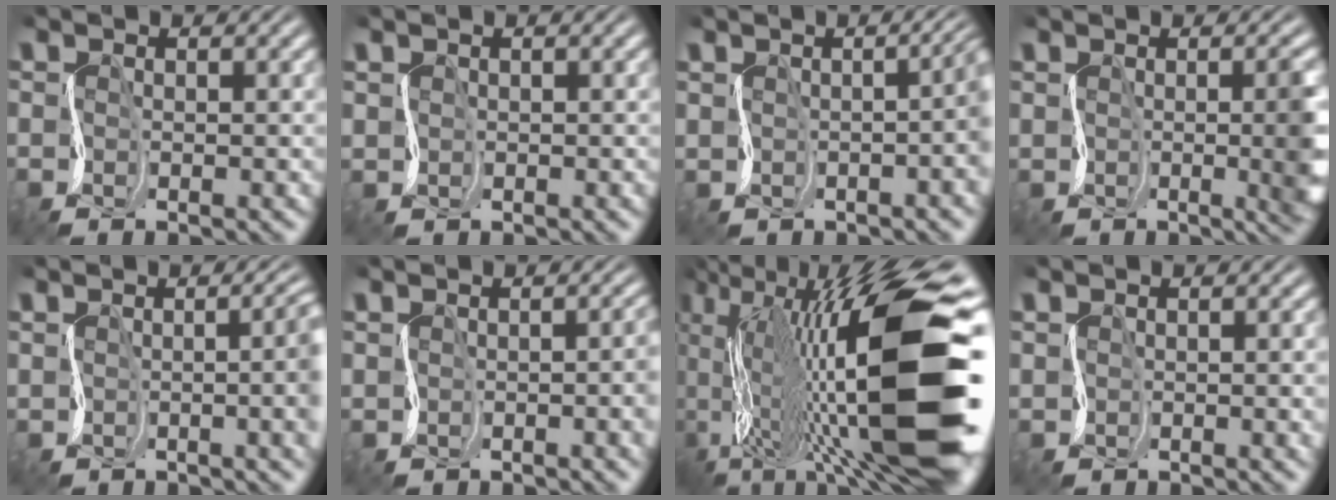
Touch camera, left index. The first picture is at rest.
{"total": 1.5, "force": [0.6, 0.2, -1.3], "torque": [0.018, 0.003, 0.018]}
{"total": 3.3, "force": [0.0, 1.1, 3.1], "torque": [-0.015, -0.004, 0.005]}
{"total": 3.3, "force": [0.6, 0.8, 3.2], "torque": [-0.030, -0.008, 0.021]}
{"total": 3.9, "force": [0.6, 1.2, 3.6], "torque": [-0.027, 0.001, 0.016]}
{"total": 1.2, "force": [-0.1, 0.3, 1.1], "torque": [-0.010, 0.000, 0.009]}
{"total": 17.4, "force": [0.9, 5.8, 16.4], "torque": [-0.298, 0.034, -0.001]}
{"total": 1.3, "force": [0.6, 0.7, 0.9], "torque": [-0.005, -0.001, 0.010]}